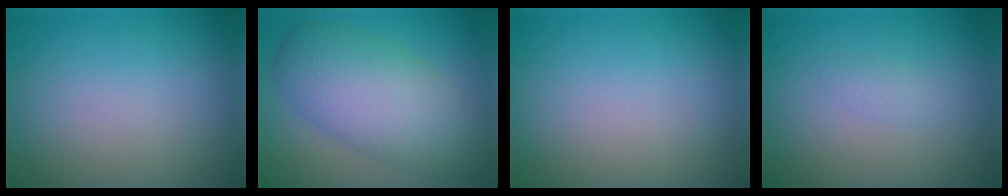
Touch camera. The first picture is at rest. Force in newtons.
{"total": 7.9, "press": 7.9, "slide": 0.1}
{"total": 0.0}
{"total": 0.9, "press": 0.9, "slide": 0.1}